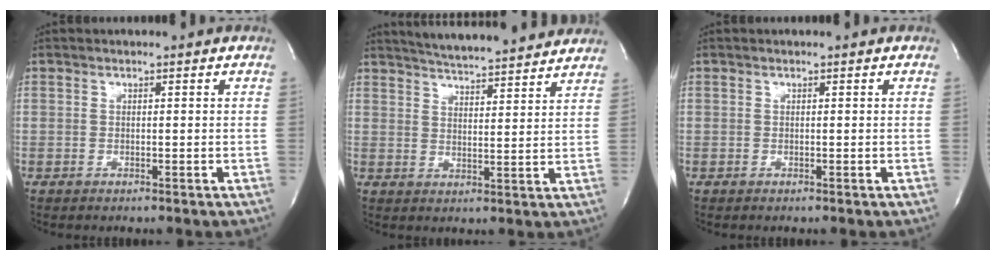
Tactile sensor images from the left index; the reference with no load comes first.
{"total": 15.3, "force": [14.1, 1.1, 5.8], "torque": [-0.097, 0.011, 0.194]}
{"total": 0.0}